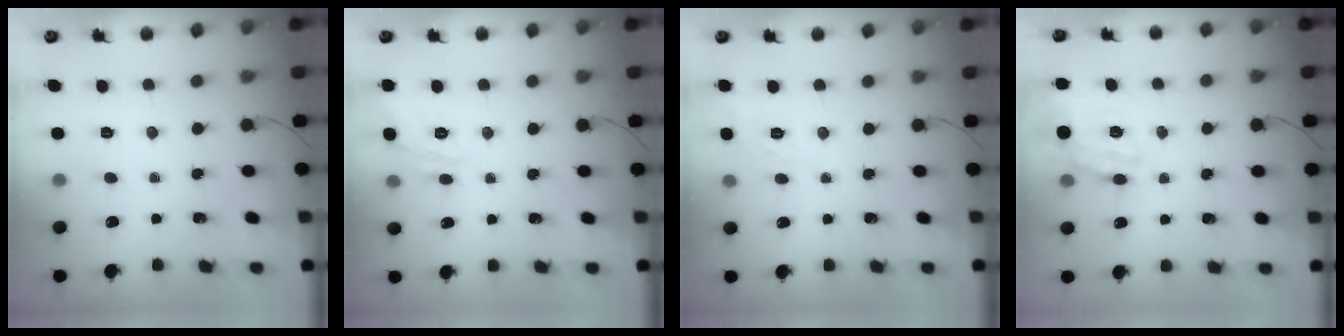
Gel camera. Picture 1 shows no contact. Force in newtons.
{"total": 12.8, "press": 12.8, "slide": 0.6}
{"total": 7.6, "press": 7.5, "slide": 1.4}
{"total": 13.6, "press": 13.3, "slide": 2.8}